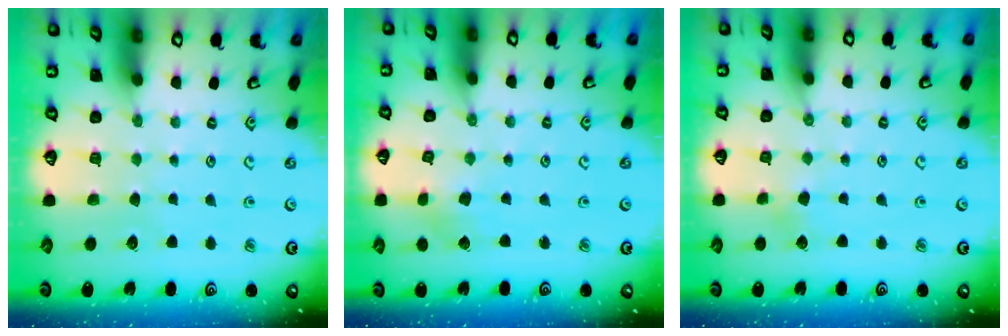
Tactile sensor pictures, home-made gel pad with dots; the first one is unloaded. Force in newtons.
{"total": 2.1, "press": 2.1, "slide": 0.3}
{"total": 2.5, "press": 2.5, "slide": 0.2}